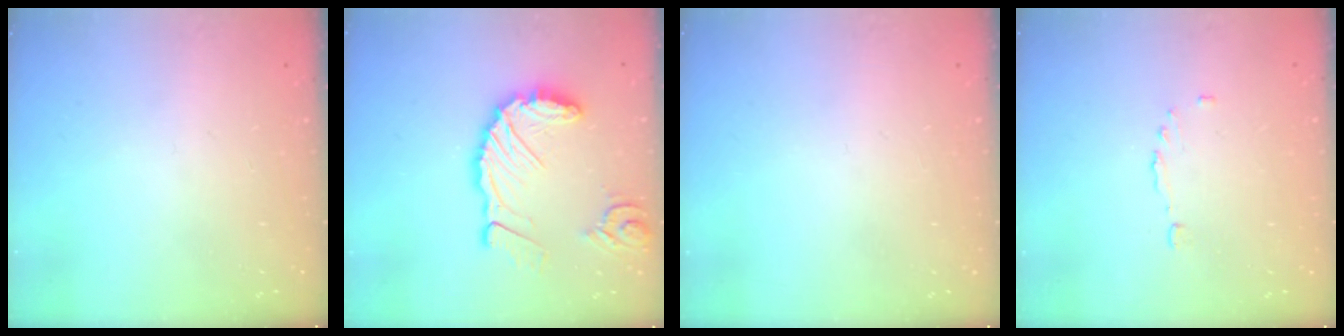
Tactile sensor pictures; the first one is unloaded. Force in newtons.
{"total": 15.3, "press": 15.2, "slide": 1.8}
{"total": 0.0}
{"total": 2.7, "press": 2.6, "slide": 0.8}